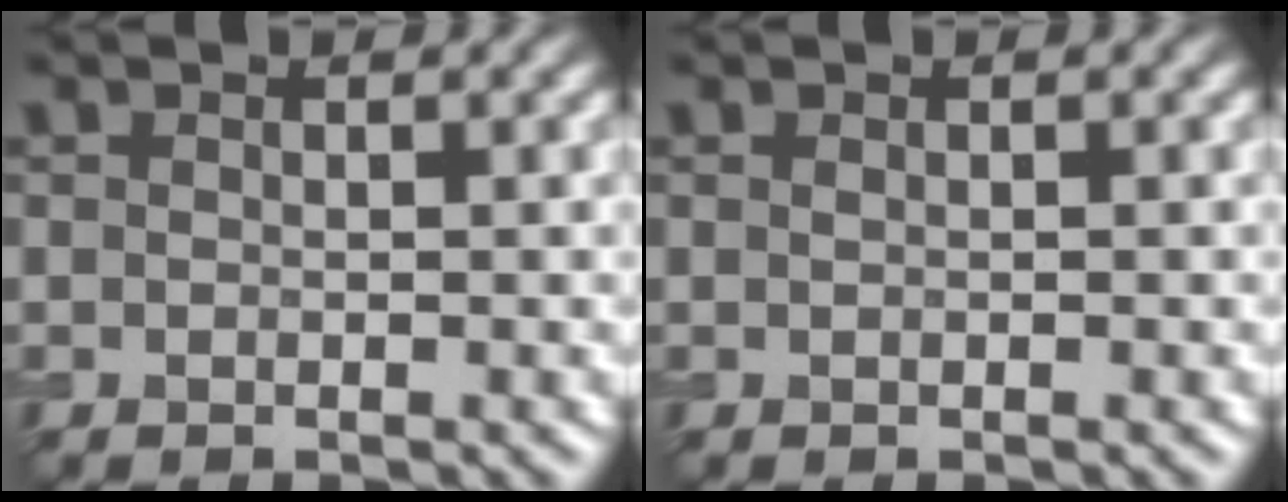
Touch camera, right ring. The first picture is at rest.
{"total": 0.0}